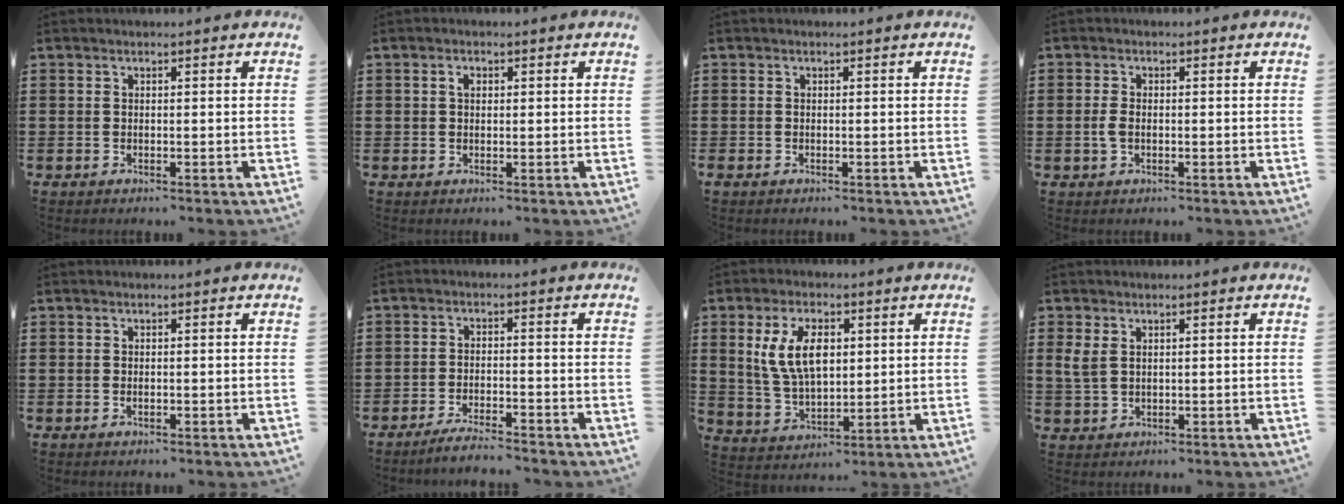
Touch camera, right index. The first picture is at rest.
{"total": 1.4, "force": [0.4, 0.9, 1.0], "torque": [-0.021, 0.007, 0.006]}
{"total": 0.0}
{"total": 2.1, "force": [-0.3, 1.1, 1.8], "torque": [-0.043, -0.002, -0.009]}
{"total": 0.0}
{"total": 3.2, "force": [-3.1, -0.2, 0.9], "torque": [-0.015, 0.001, -0.062]}
{"total": 8.9, "force": [2.3, 4.8, 7.2], "torque": [-0.163, 0.009, 0.038]}
{"total": 2.8, "force": [1.1, 1.6, 2.0], "torque": [-0.052, 0.001, 0.019]}